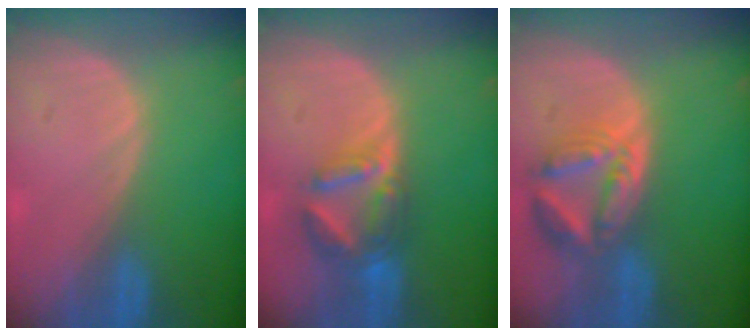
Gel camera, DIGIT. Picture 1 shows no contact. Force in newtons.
{"total": 7.1, "press": 6.2, "slide": 3.6}
{"total": 8.0, "press": 7.1, "slide": 3.8}